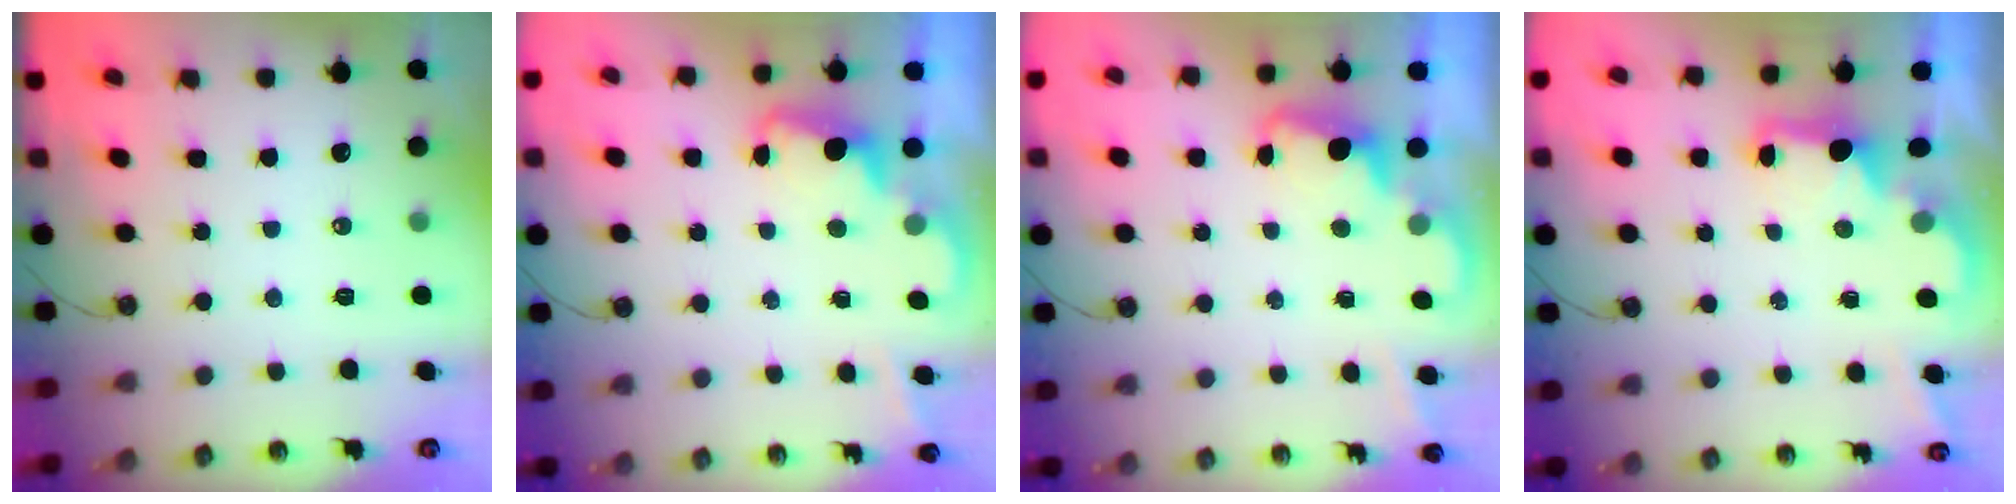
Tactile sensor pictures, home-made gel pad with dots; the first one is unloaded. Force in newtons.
{"total": 2.4, "press": 2.3, "slide": 0.5}
{"total": 2.4, "press": 2.3, "slide": 0.6}
{"total": 2.1, "press": 1.9, "slide": 0.8}